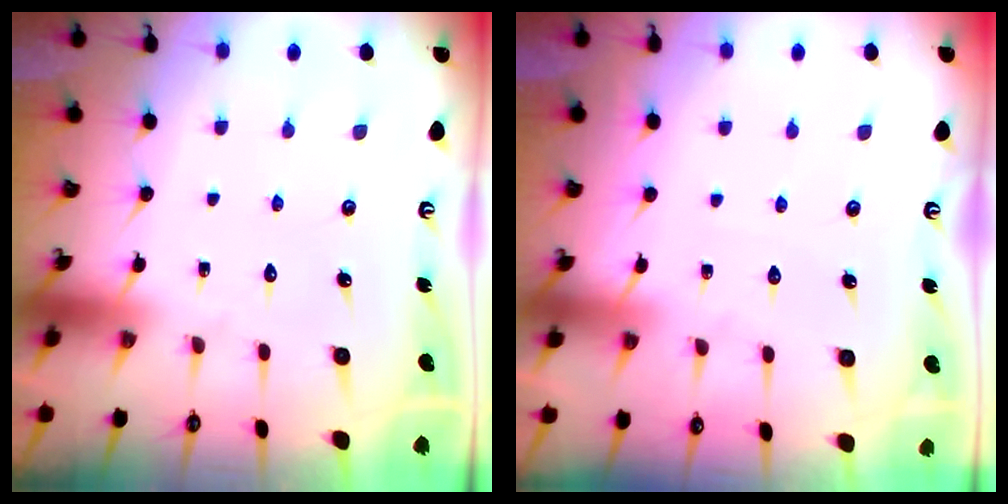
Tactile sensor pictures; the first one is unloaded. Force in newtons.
{"total": 2.2, "press": 2.2, "slide": 0.2}